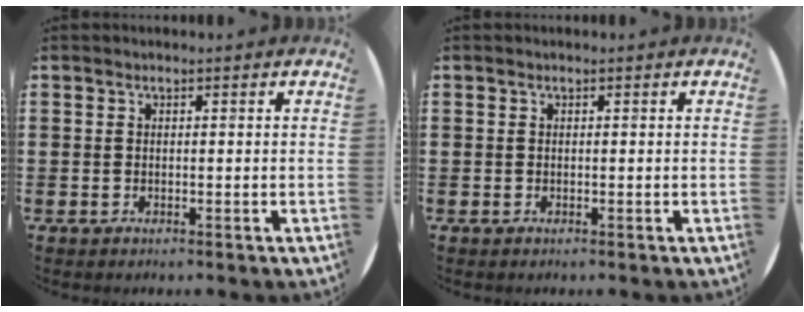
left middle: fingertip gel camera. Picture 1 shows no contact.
{"total": 0.0}